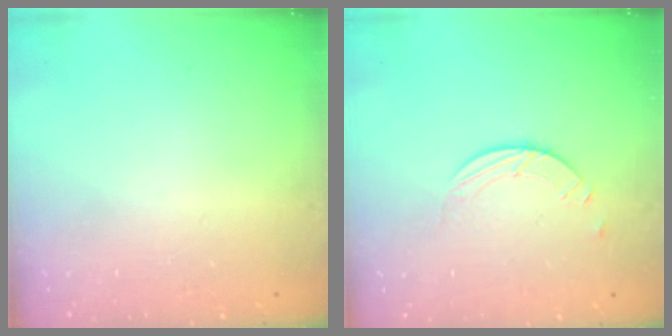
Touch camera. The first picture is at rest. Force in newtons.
{"total": 2.6, "press": 2.6, "slide": 0.3}